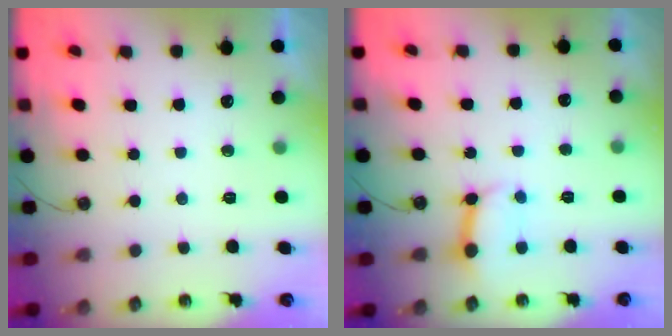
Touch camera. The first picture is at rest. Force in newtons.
{"total": 9.6, "press": 9.6, "slide": 0.8}